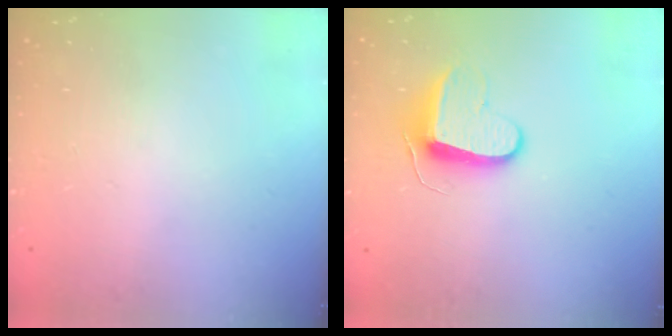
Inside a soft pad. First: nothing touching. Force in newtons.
{"total": 9.9, "press": 9.9, "slide": 0.3}